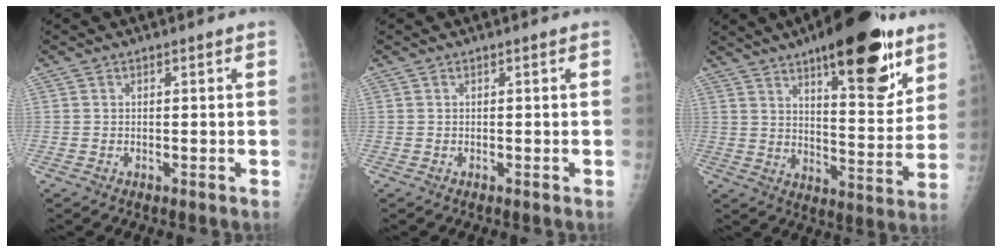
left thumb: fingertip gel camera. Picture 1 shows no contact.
{"total": 0.0}
{"total": 21.4, "force": [12.6, 7.1, 15.7], "torque": [-0.188, -0.066, 0.187]}